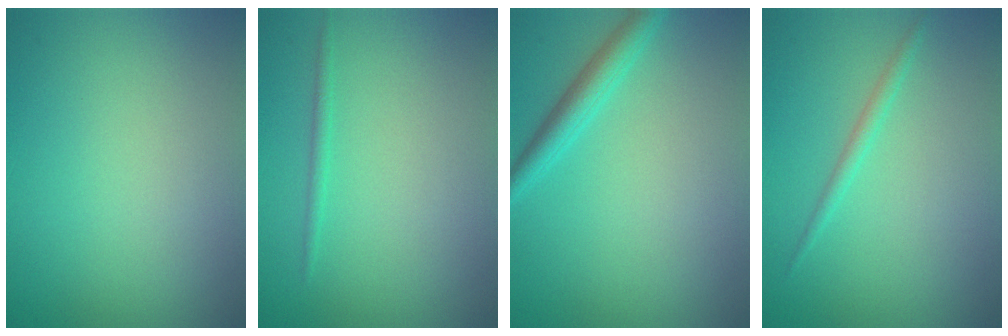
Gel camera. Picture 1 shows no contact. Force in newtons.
{"total": 0.8, "press": 0.8, "slide": 0.1}
{"total": 2.4, "press": 2.4, "slide": 0.2}
{"total": 1.1, "press": 1.1, "slide": 0.1}